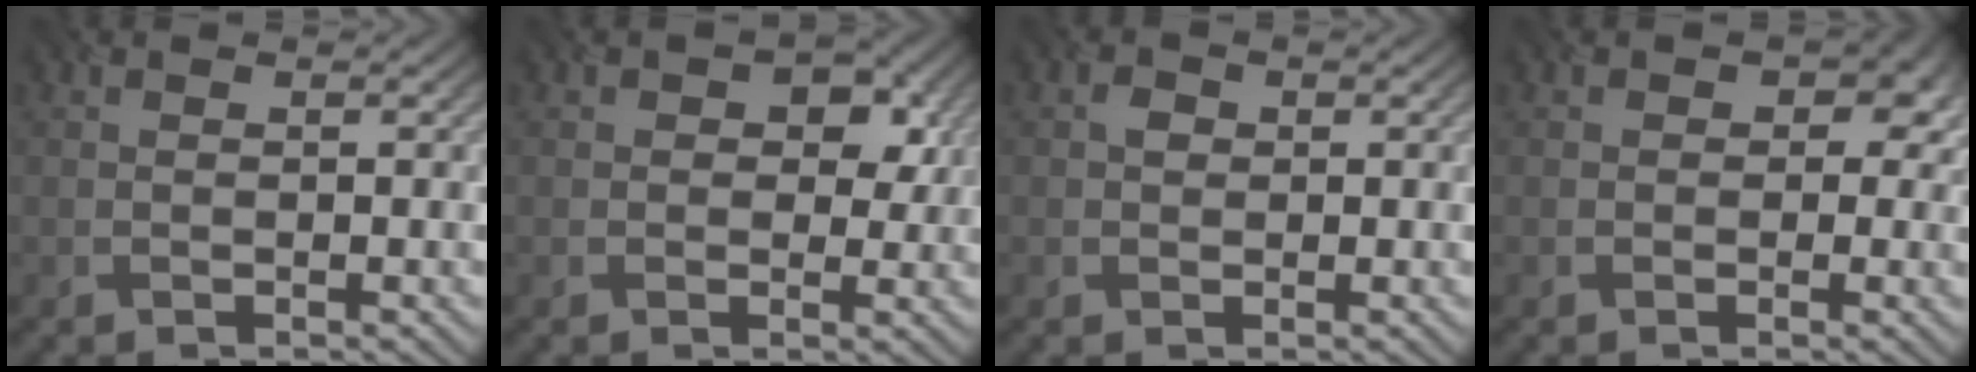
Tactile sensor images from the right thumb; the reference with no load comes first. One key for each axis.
{"total": 4.2, "fx": 1.3, "fy": 2.9, "fz": 2.6, "tx": -0.032, "ty": -0.006, "tz": 0.010}
{"total": 1.2, "fx": 0.2, "fy": 1.1, "fz": 0.5, "tx": -0.009, "ty": 0.001, "tz": -0.002}
{"total": 3.7, "fx": 0.8, "fy": 3.1, "fz": 2.0, "tx": -0.017, "ty": -0.001, "tz": 0.003}